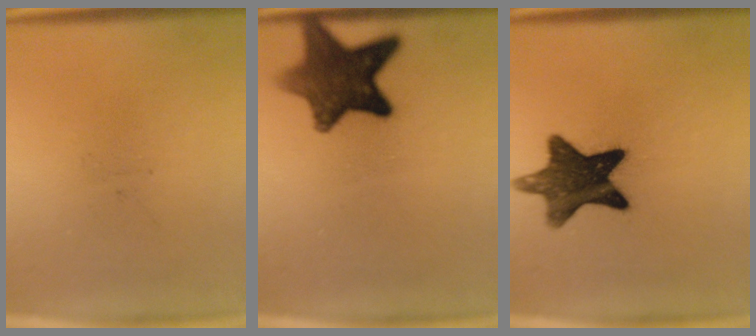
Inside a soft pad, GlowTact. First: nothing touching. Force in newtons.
{"total": 11.0}
{"total": 12.4}